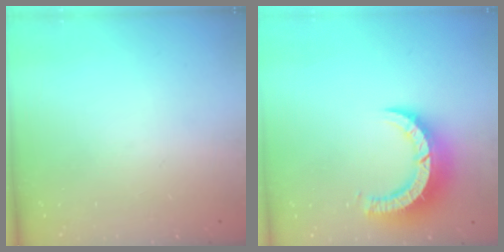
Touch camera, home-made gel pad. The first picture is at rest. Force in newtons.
{"total": 10.3, "press": 10.2, "slide": 1.1}